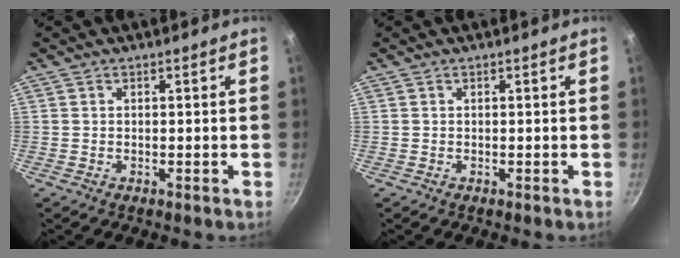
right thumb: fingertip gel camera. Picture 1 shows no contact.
{"total": 0.0}